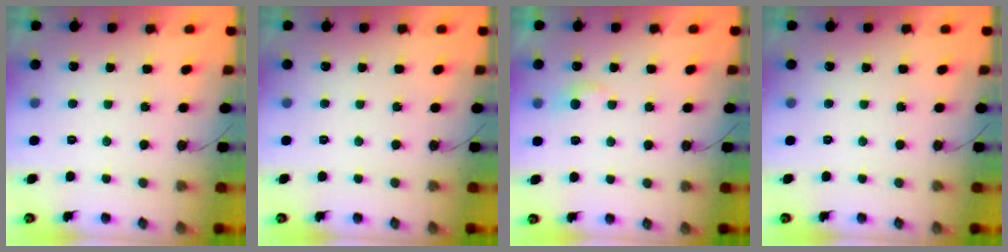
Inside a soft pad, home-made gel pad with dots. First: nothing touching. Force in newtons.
{"total": 0.0}
{"total": 4.0, "press": 4.0, "slide": 0.4}
{"total": 0.0}